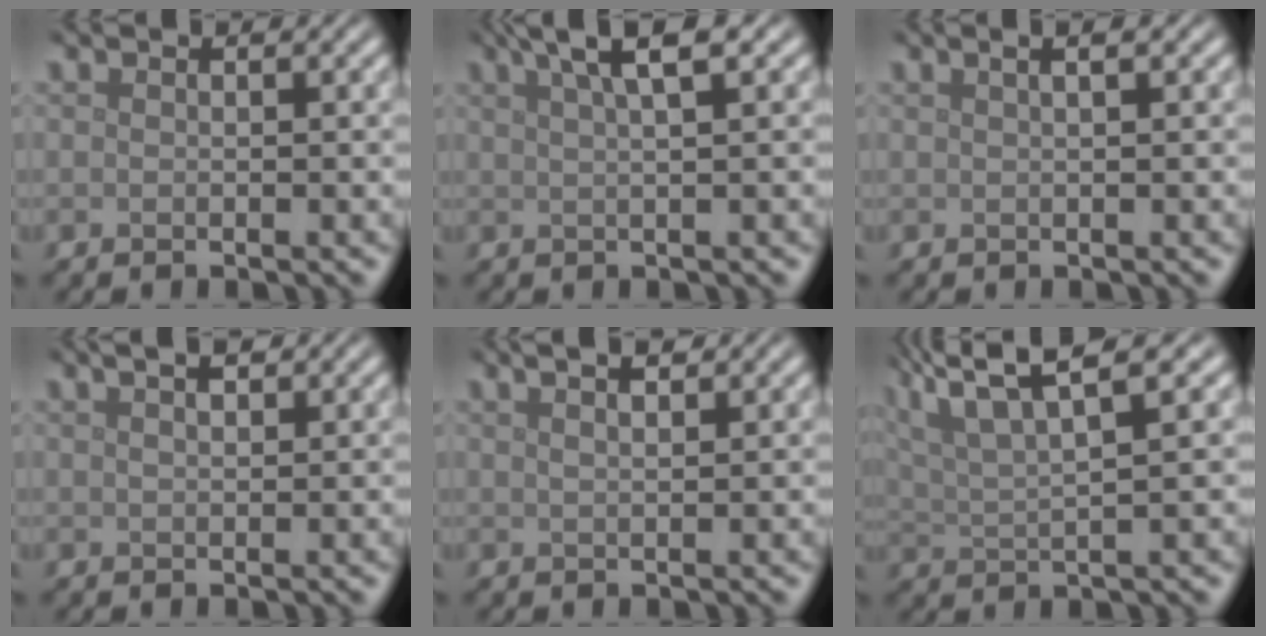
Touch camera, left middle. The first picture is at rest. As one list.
[{"total": 4.9, "force": [3.0, 1.1, 3.8], "torque": [-0.042, 0.016, 0.034]}, {"total": 3.2, "force": [1.6, 1.5, 2.3], "torque": [-0.008, 0.014, -0.005]}, {"total": 2.8, "force": [1.8, 1.1, 1.8], "torque": [-0.019, 0.009, 0.012]}, {"total": 4.3, "force": [2.8, 1.8, 2.8], "torque": [-0.026, 0.029, 0.015]}, {"total": 8.8, "force": [5.1, 2.5, 6.7], "torque": [-0.112, 0.026, 0.079]}]